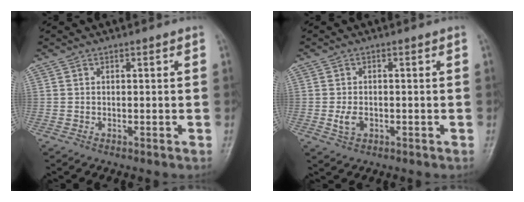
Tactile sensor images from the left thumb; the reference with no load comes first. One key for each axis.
{"total": 2.7, "fx": -0.7, "fy": 1.8, "fz": 1.9, "tx": -0.034, "ty": 0.001, "tz": -0.011}